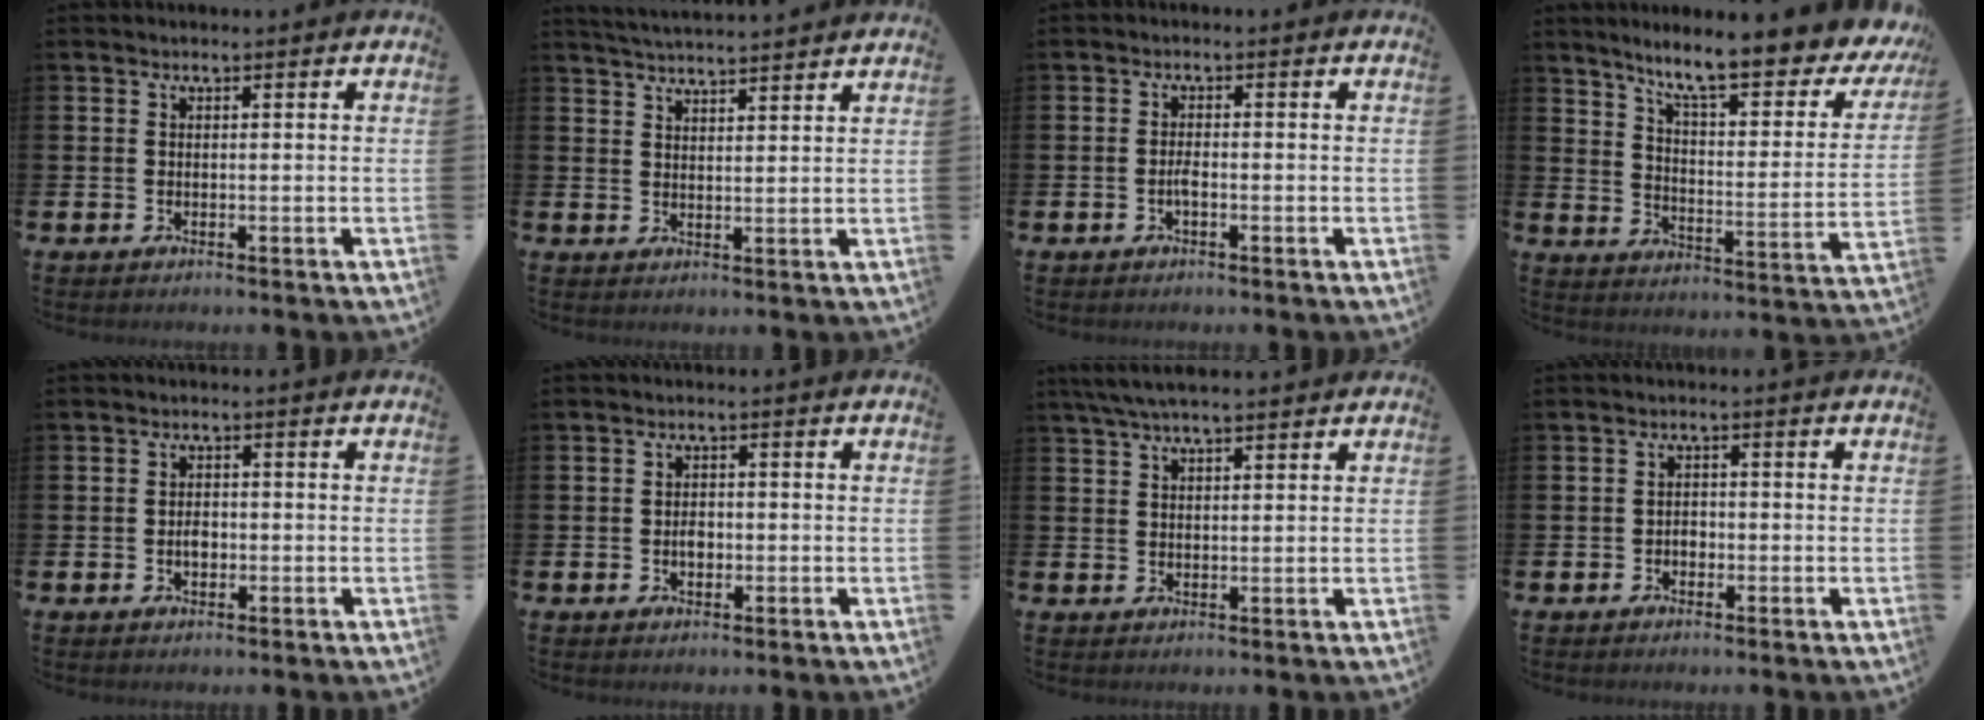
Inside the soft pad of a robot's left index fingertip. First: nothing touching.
{"total": 4.0, "force": [4.0, -0.4, 0.1], "torque": [-0.016, -0.020, 0.073]}
{"total": 1.3, "force": [-0.6, 0.4, 1.2], "torque": [-0.016, -0.001, -0.013]}
{"total": 9.8, "force": [8.4, 1.3, 4.9], "torque": [-0.108, -0.065, 0.134]}
{"total": 2.0, "force": [-0.4, 1.4, 1.4], "torque": [-0.004, -0.004, -0.013]}
{"total": 1.9, "force": [-0.4, 1.4, 1.3], "torque": [-0.002, -0.004, -0.013]}
{"total": 4.6, "force": [3.9, 0.8, 2.3], "torque": [-0.048, -0.005, 0.070]}
{"total": 1.4, "force": [-0.6, 1.1, 0.6], "torque": [-0.006, 0.002, -0.015]}